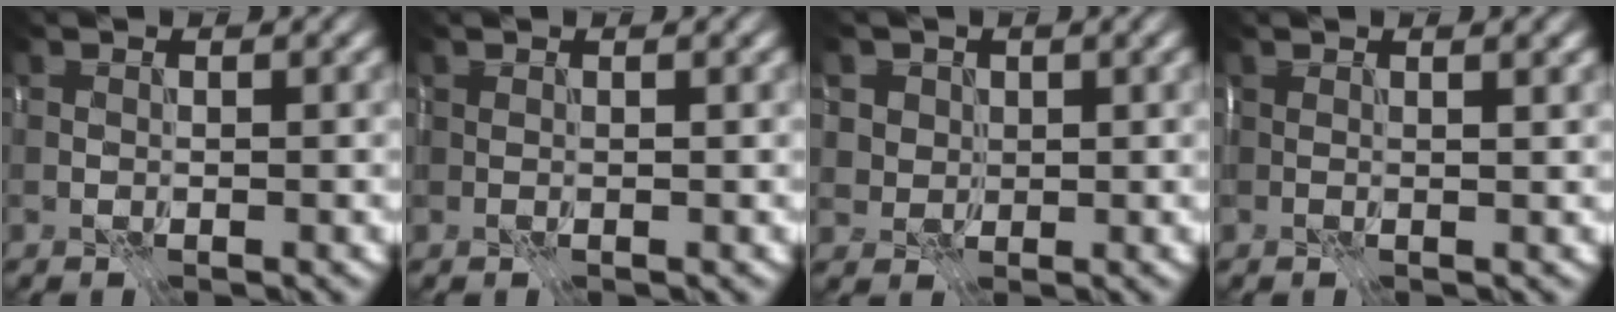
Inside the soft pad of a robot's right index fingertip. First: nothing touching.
{"total": 0.6, "force": [0.5, -0.2, 0.2], "torque": [-0.003, -0.001, 0.007]}
{"total": 3.2, "force": [1.5, 2.6, 1.1], "torque": [-0.028, -0.003, 0.031]}
{"total": 1.7, "force": [1.0, 0.3, 1.4], "torque": [-0.012, -0.002, 0.008]}